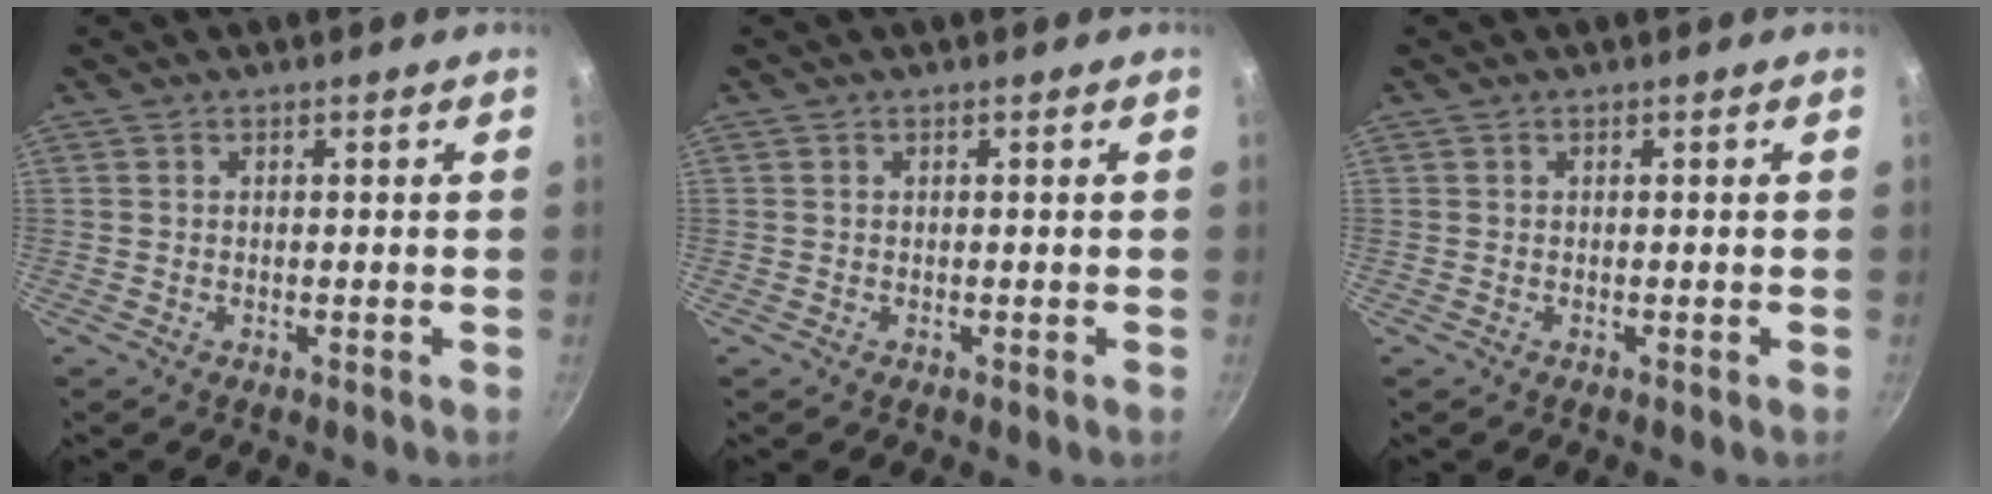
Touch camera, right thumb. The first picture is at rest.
{"total": 0.0}
{"total": 0.0}